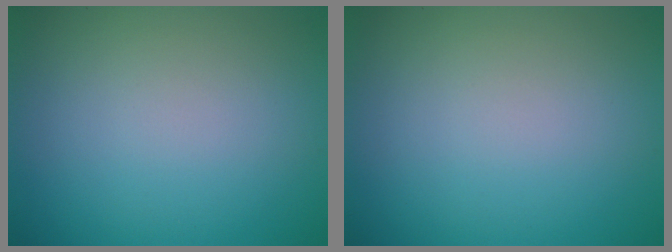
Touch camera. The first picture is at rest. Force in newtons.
{"total": 0.0}